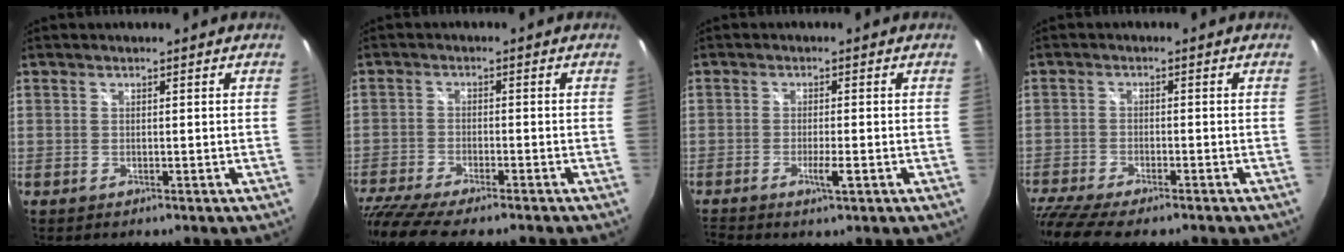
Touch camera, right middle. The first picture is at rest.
{"total": 12.4, "force": [-10.6, 1.6, 6.3], "torque": [-0.149, -0.050, -0.182]}
{"total": 3.2, "force": [-1.8, 0.0, 2.7], "torque": [-0.059, -0.006, -0.034]}
{"total": 10.4, "force": [-8.8, 1.6, 5.2], "torque": [-0.133, -0.043, -0.152]}